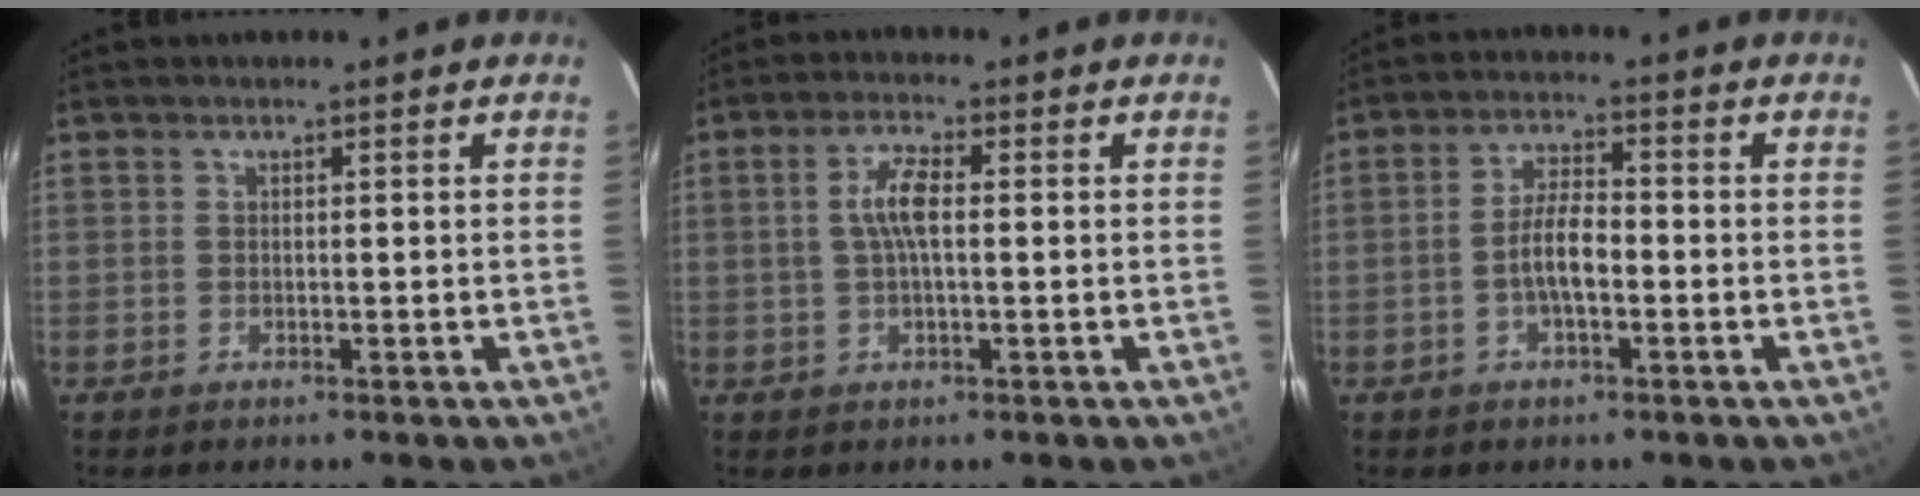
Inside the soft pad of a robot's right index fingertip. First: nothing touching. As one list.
[{"total": 5.1, "force": [0.3, 1.5, 4.9], "torque": [-0.096, 0.009, 0.007]}, {"total": 5.4, "force": [-1.7, 1.7, 4.8], "torque": [-0.094, 0.008, -0.030]}]